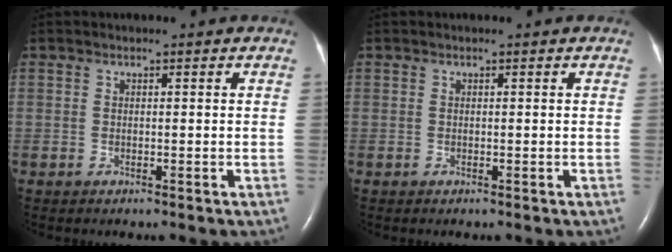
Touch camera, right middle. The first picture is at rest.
{"total": 0.0}